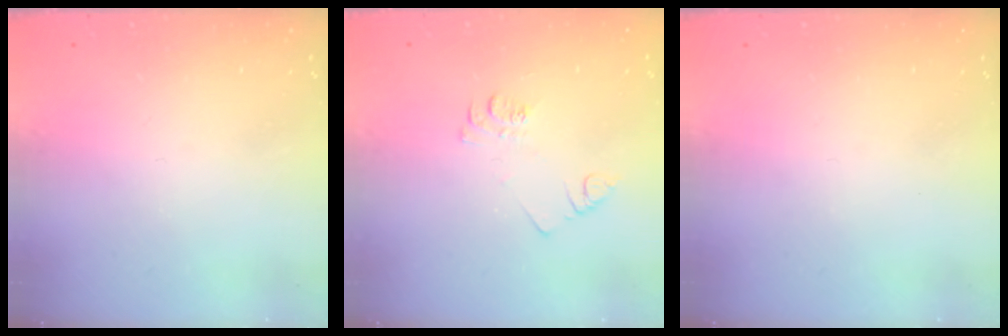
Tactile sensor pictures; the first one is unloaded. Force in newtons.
{"total": 5.5, "press": 5.5, "slide": 0.5}
{"total": 0.0}